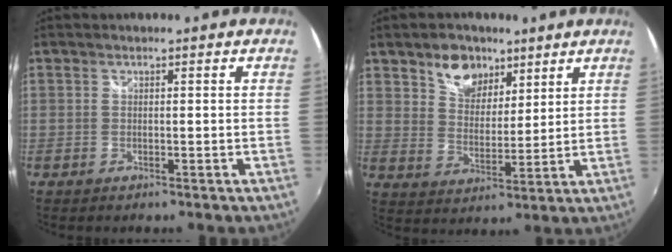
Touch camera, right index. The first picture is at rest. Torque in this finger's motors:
{"motor_torque": [0.33, 0.30, 0.08, 0.05]}